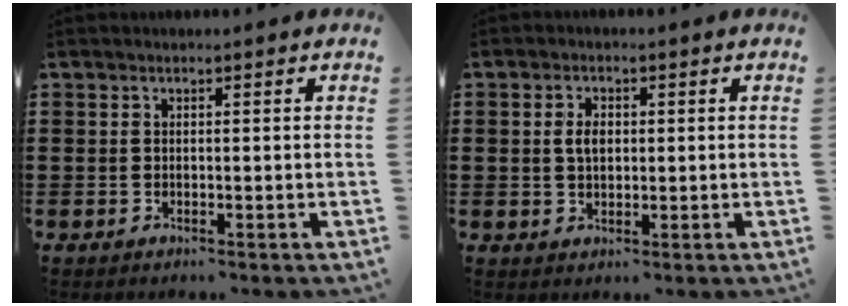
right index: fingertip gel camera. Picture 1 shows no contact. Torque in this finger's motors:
{"motor_torque": [0.14, 0.06, 0.10, 0.08]}